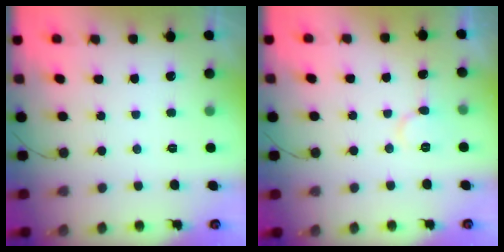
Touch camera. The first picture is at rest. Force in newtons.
{"total": 5.8, "press": 5.8, "slide": 0.1}